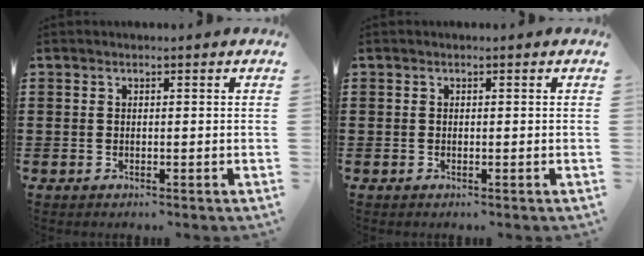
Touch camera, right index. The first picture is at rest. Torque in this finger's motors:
{"motor_torque": [0.42, 0.58, 0.02, 0.01]}